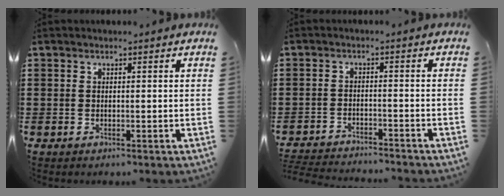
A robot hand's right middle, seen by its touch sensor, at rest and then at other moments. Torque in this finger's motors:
{"motor_torque": [1.48, -0.66, 0.21, 0.11]}